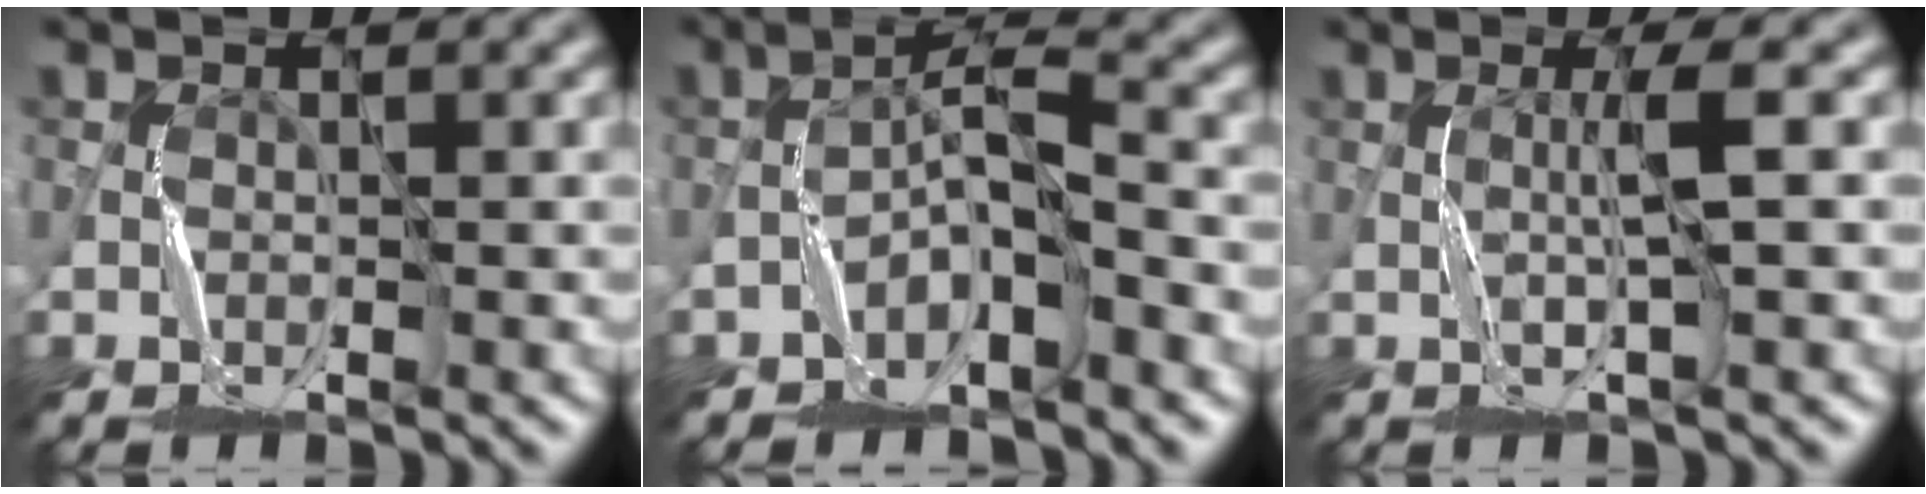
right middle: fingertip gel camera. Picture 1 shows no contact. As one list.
[{"total": 3.7, "force": [-2.1, 0.9, 2.9], "torque": [-0.049, 0.016, -0.043]}, {"total": 2.2, "force": [0.3, -0.2, 2.2], "torque": [-0.039, 0.002, 0.003]}]